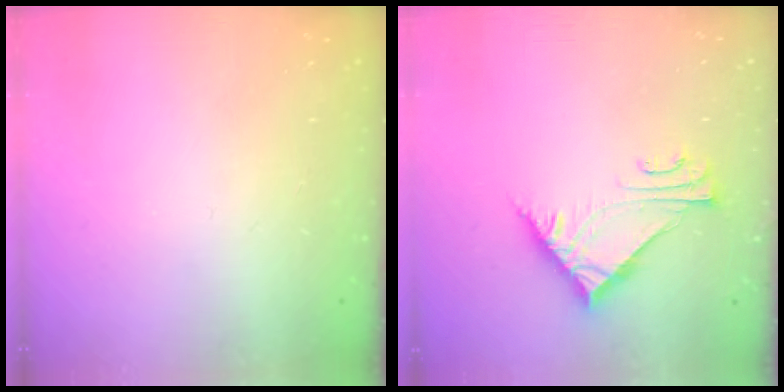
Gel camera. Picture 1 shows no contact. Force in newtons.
{"total": 7.4, "press": 7.4, "slide": 0.4}